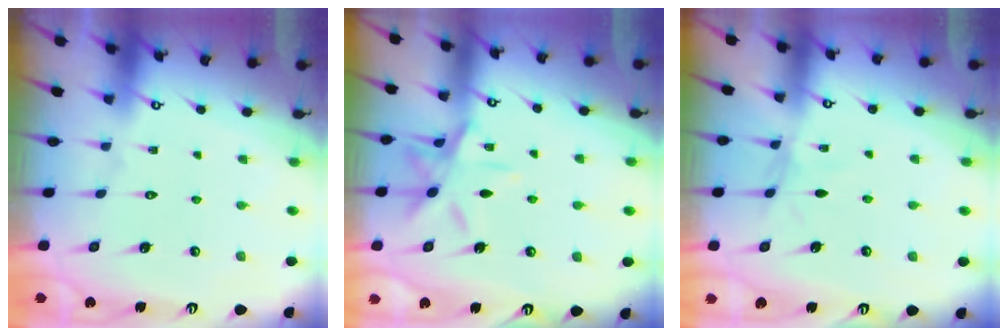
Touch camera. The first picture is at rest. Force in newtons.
{"total": 10.6, "press": 10.6, "slide": 0.6}
{"total": 2.6, "press": 2.6, "slide": 0.4}